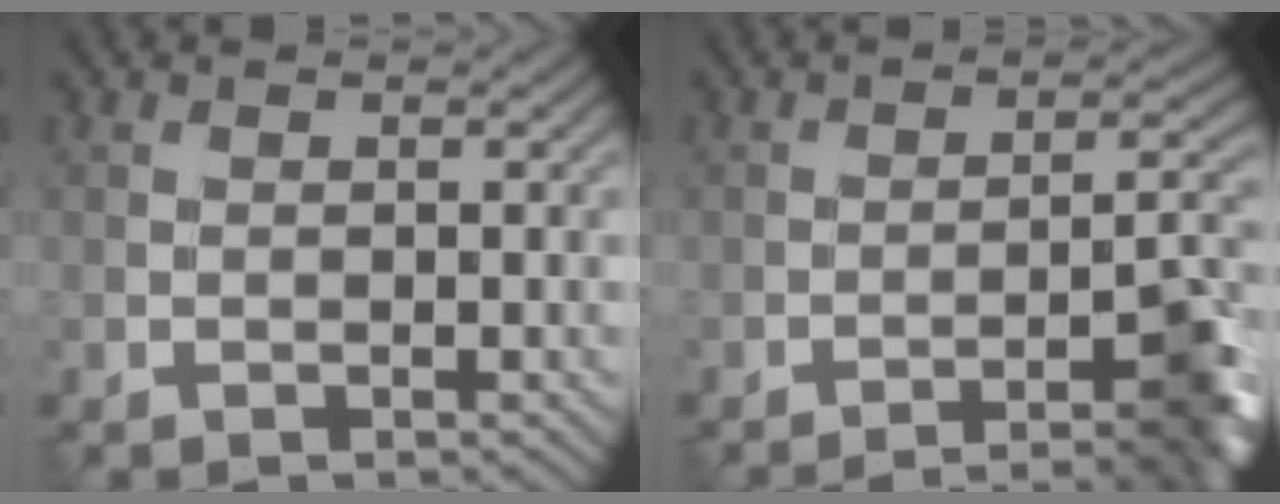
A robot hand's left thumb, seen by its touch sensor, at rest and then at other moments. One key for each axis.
{"total": 8.6, "fx": -5.1, "fy": 1.7, "fz": 6.7, "tx": -0.081, "ty": 0.009, "tz": -0.073}